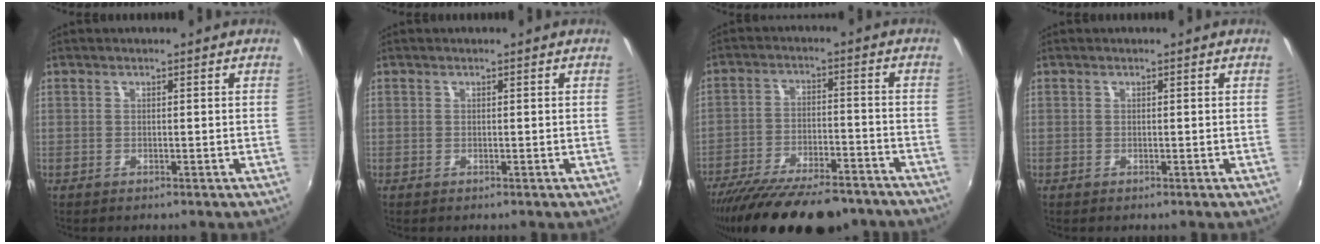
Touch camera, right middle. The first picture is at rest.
{"total": 0.0}
{"total": 23.0, "force": [-19.0, 6.5, 11.3], "torque": [-0.214, -0.038, -0.278]}
{"total": 0.0}